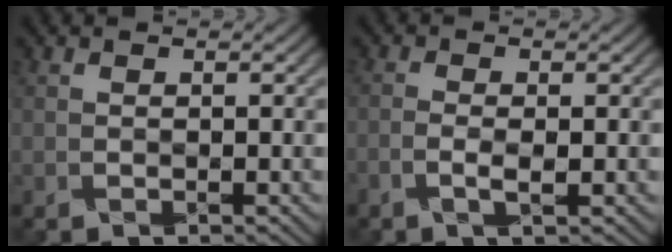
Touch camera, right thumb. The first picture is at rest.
{"total": 1.6, "force": [-0.8, 0.4, 1.4], "torque": [-0.025, 0.004, -0.018]}